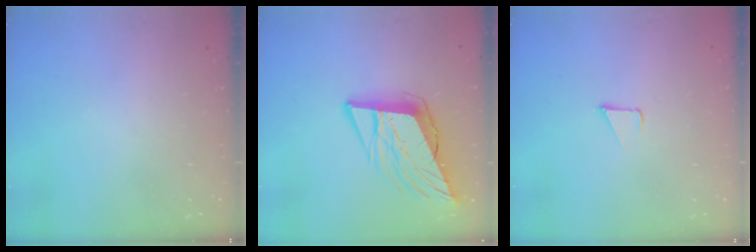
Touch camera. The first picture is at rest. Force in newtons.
{"total": 13.0, "press": 12.4, "slide": 4.0}
{"total": 1.8, "press": 1.7, "slide": 0.1}